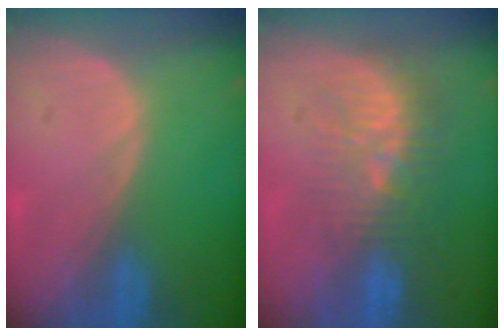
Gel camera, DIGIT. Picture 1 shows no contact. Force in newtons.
{"total": 9.2, "press": 8.8, "slide": 2.9}